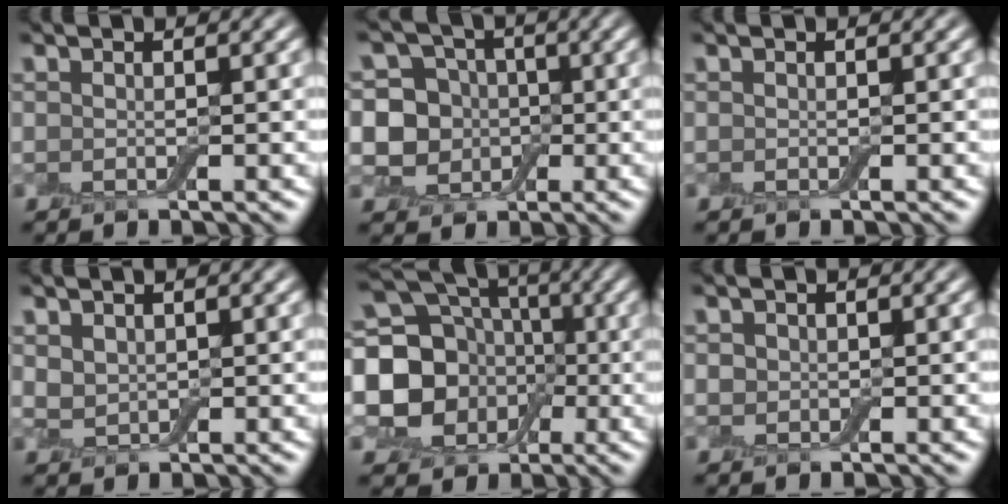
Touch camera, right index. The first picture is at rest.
{"total": 7.9, "force": [0.2, 7.3, 2.9], "torque": [-0.045, 0.028, -0.030]}
{"total": 0.0}
{"total": 1.5, "force": [0.8, 1.1, 0.7], "torque": [-0.015, -0.001, 0.019]}
{"total": 13.4, "force": [-0.3, 11.8, 6.4], "torque": [-0.129, 0.008, -0.037]}
{"total": 0.8, "force": [0.1, 0.8, 0.2], "torque": [0.000, 0.000, -0.002]}